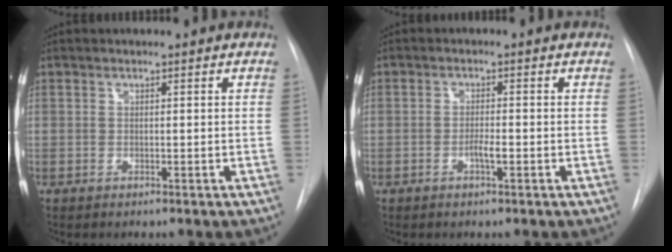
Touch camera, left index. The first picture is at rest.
{"total": 1.9, "force": [-1.0, 0.2, 1.6], "torque": [-0.030, -0.004, -0.018]}